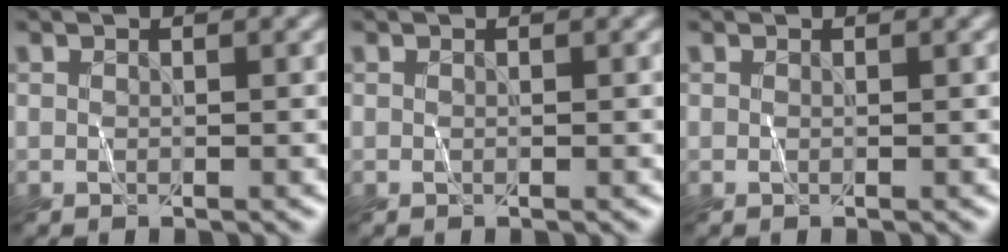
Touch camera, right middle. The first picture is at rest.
{"total": 0.0}
{"total": 0.0}